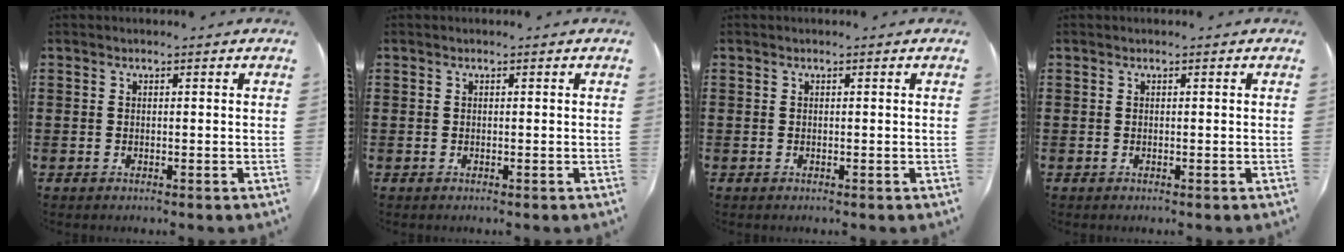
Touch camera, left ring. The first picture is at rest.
{"total": 0.0}
{"total": 0.0}
{"total": 0.0}